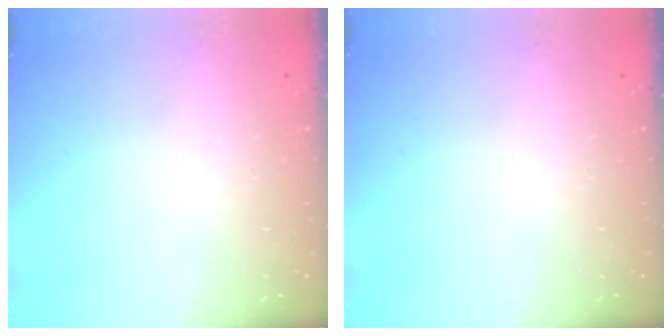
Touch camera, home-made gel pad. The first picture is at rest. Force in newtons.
{"total": 0.0}